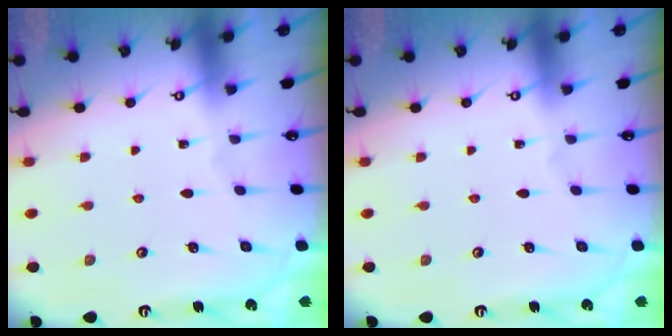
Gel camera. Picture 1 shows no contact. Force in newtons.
{"total": 0.0}